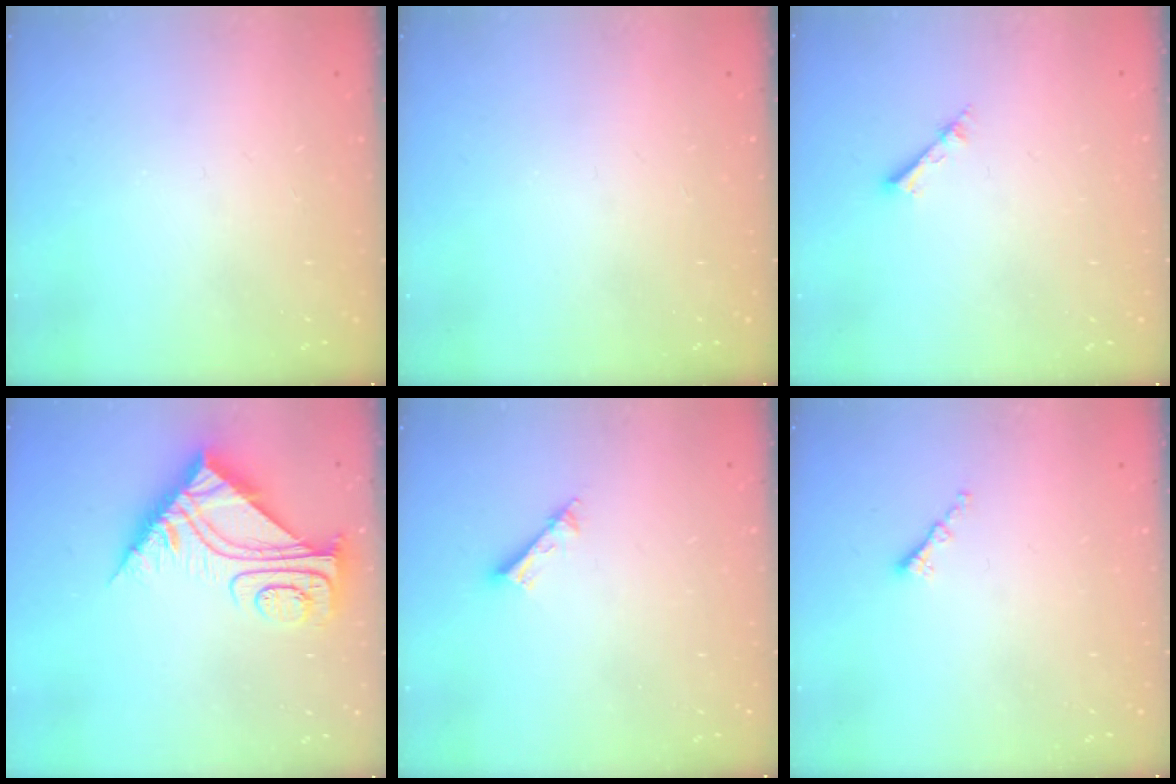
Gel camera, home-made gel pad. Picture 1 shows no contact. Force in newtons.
{"total": 0.0}
{"total": 2.1, "press": 2.1, "slide": 0.3}
{"total": 10.7, "press": 10.7, "slide": 1.0}
{"total": 3.6, "press": 3.6, "slide": 0.2}
{"total": 0.8, "press": 0.8, "slide": 0.2}